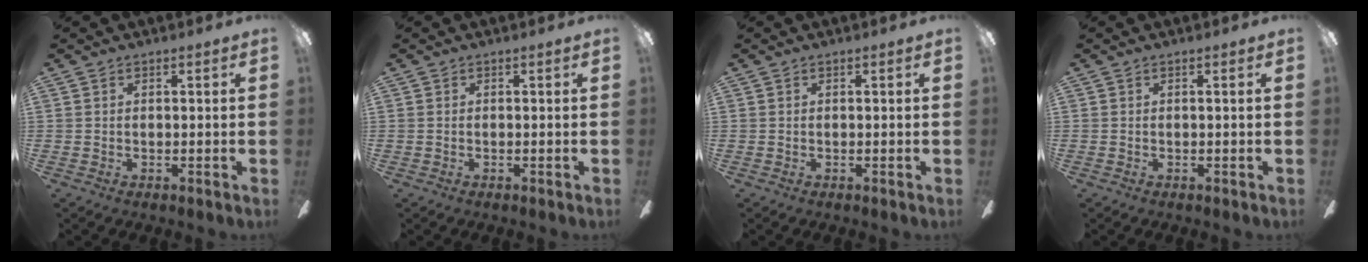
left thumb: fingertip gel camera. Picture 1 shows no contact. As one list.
[{"total": 0.0}, {"total": 0.0}, {"total": 0.7, "force": [-0.1, -0.1, 0.7], "torque": [-0.010, 0.000, -0.002]}]